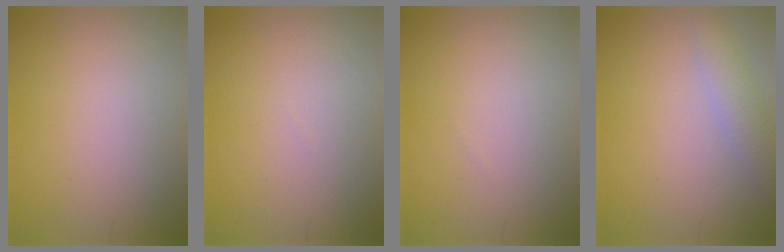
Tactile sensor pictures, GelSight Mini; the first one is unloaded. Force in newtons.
{"total": 0.0}
{"total": 0.0}
{"total": 2.3, "press": 2.3, "slide": 0.1}